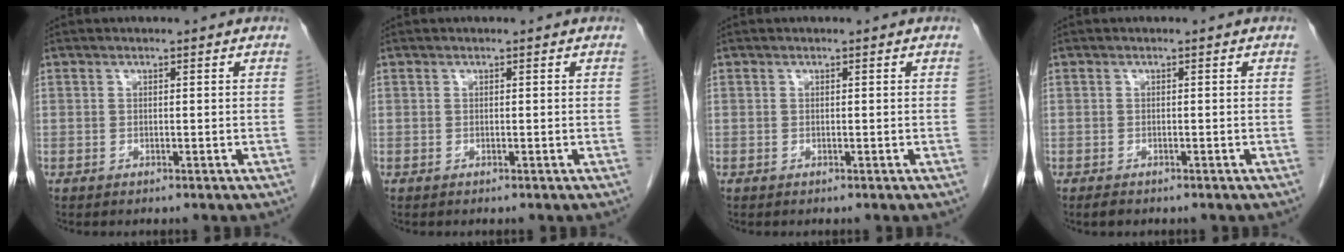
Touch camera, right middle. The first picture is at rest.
{"total": 0.0}
{"total": 0.0}
{"total": 1.0, "force": [-0.8, 0.4, 0.5], "torque": [-0.013, -0.002, -0.011]}